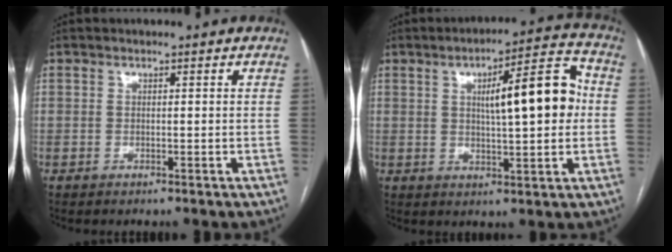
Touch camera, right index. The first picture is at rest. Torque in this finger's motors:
{"motor_torque": [0.56, -0.03, 0.31, 0.12]}